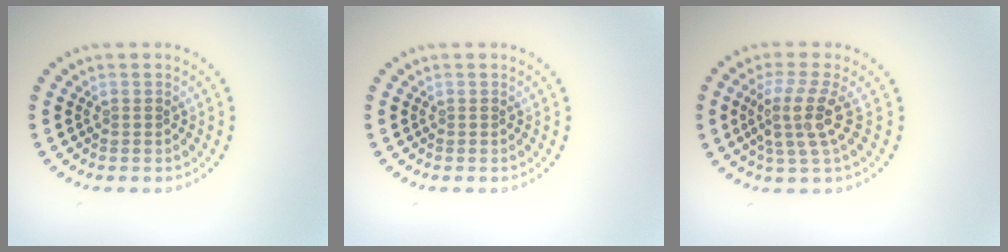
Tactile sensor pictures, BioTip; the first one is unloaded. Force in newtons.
{"total": 0.0}
{"total": 3.7, "press": 2.7, "slide": 2.6}